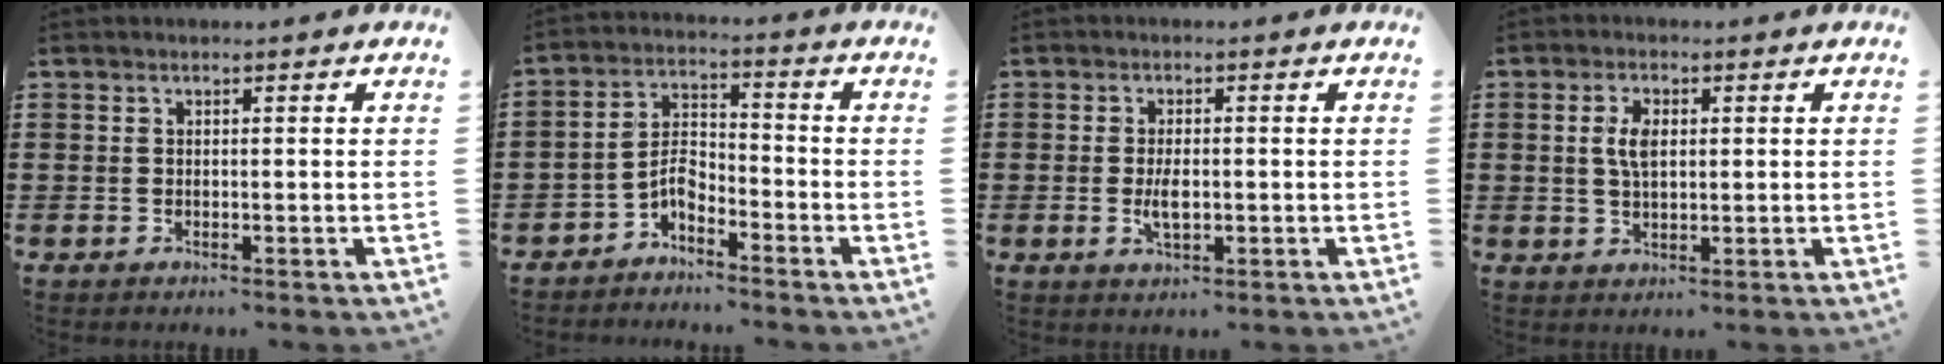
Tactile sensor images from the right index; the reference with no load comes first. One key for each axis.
{"total": 4.2, "fx": -3.1, "fy": 1.7, "fz": 2.2, "tx": -0.050, "ty": 0.004, "tz": -0.063}
{"total": 3.4, "fx": -0.4, "fy": 1.4, "fz": 3.1, "tx": -0.064, "ty": -0.002, "tz": -0.009}
{"total": 4.2, "fx": 0.7, "fy": 2.1, "fz": 3.6, "tx": -0.075, "ty": 0.011, "tz": 0.010}